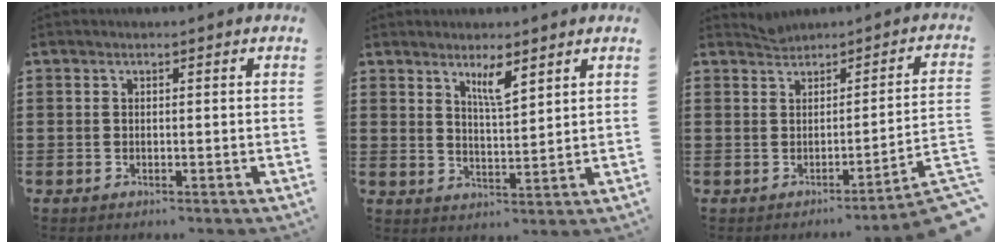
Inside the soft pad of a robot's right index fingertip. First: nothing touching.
{"total": 4.4, "force": [3.1, 0.9, 3.1], "torque": [-0.060, -0.001, 0.052]}
{"total": 2.3, "force": [-0.5, -0.8, 2.1], "torque": [-0.040, -0.014, -0.010]}